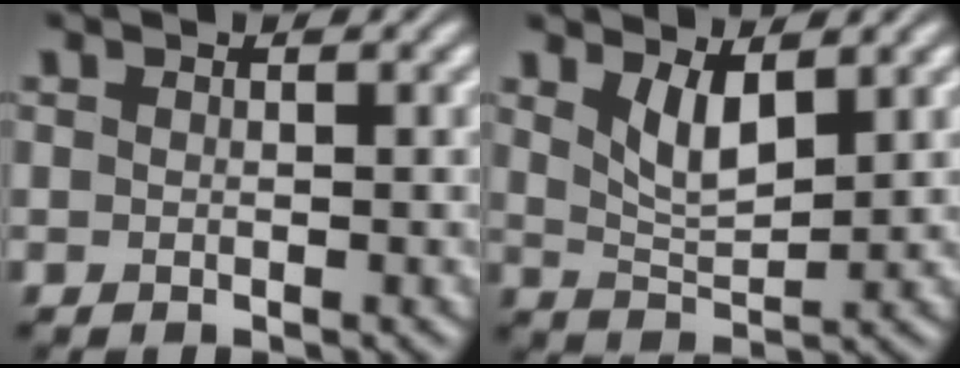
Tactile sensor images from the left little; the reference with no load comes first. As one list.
[{"total": 3.4, "force": [1.9, 1.1, 2.6], "torque": [-0.055, -0.010, 0.040]}]